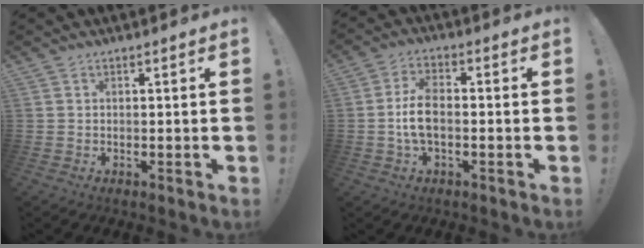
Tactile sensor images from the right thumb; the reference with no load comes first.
{"total": 7.6, "force": [-1.2, 3.8, 6.5], "torque": [-0.141, 0.004, -0.018]}